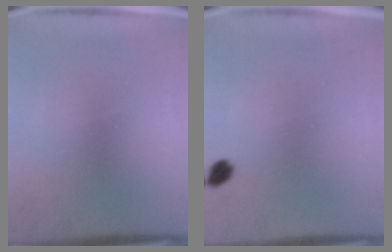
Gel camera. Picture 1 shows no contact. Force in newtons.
{"total": 1.9}